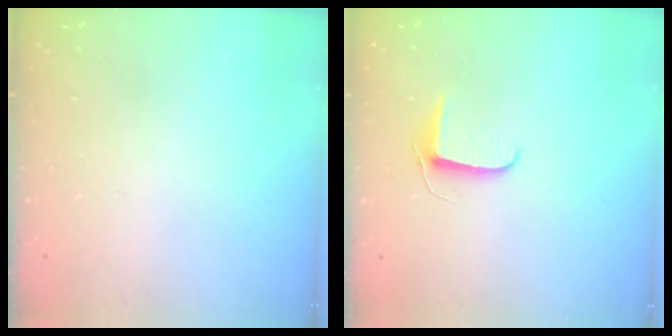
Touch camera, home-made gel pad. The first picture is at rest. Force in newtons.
{"total": 6.3, "press": 6.2, "slide": 0.5}